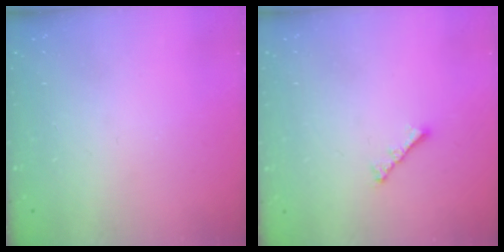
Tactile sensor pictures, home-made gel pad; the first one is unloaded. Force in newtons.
{"total": 2.4, "press": 2.3, "slide": 0.6}